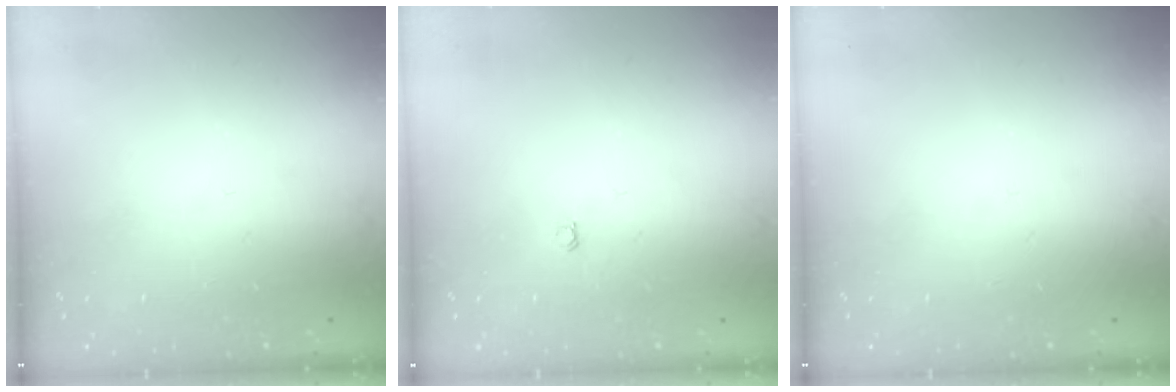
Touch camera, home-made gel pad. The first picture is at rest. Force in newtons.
{"total": 3.0, "press": 3.0, "slide": 0.3}
{"total": 0.0}